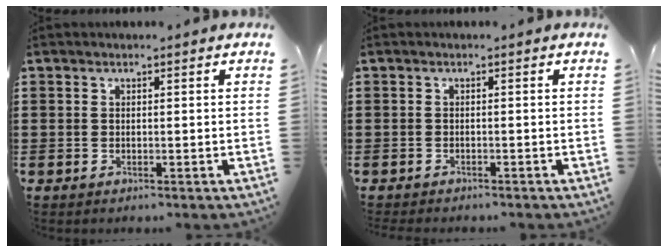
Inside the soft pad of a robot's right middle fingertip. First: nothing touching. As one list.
[{"total": 0.8, "force": [-0.8, 0.0, 0.0], "torque": [-0.003, -0.002, -0.016]}]